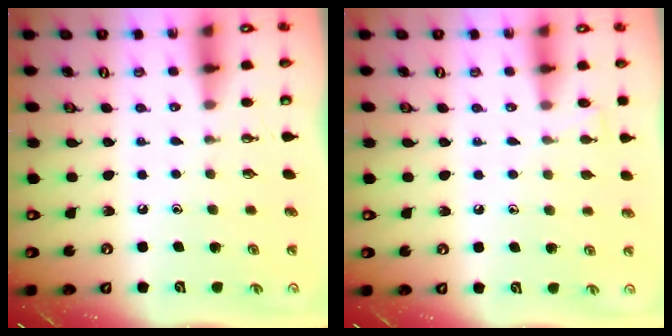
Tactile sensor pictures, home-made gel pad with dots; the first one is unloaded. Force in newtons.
{"total": 5.3, "press": 5.3, "slide": 0.6}